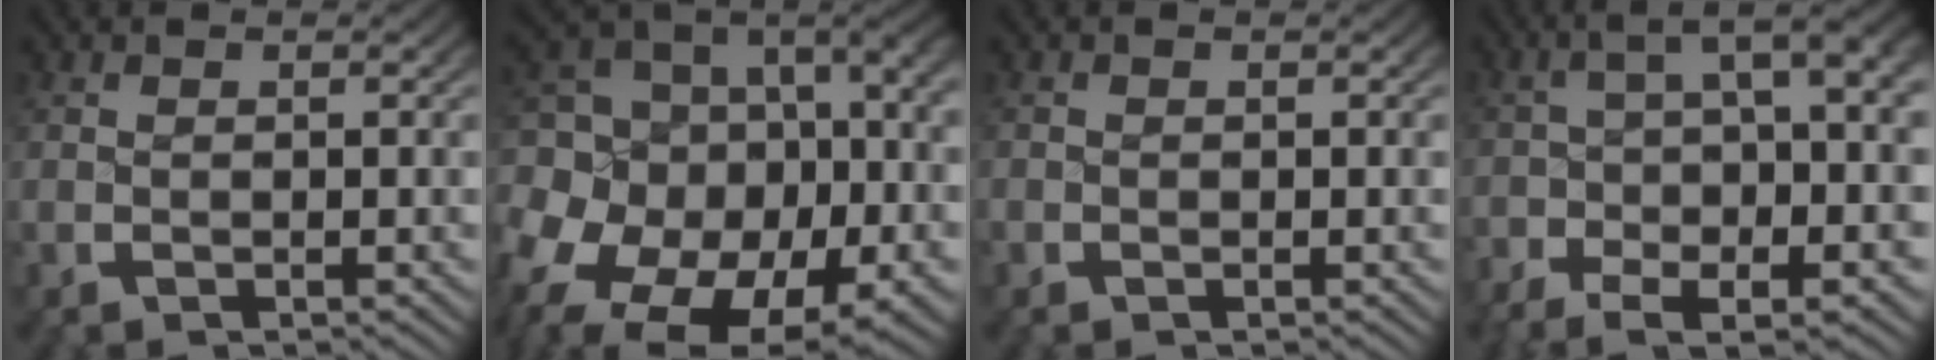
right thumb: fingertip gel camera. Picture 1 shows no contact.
{"total": 21.6, "force": [-3.1, 15.7, 14.6], "torque": [-0.272, -0.060, -0.029]}
{"total": 0.7, "force": [-0.2, 0.6, -0.1], "torque": [0.000, -0.005, -0.004]}
{"total": 9.0, "force": [-1.2, 4.6, 7.6], "torque": [-0.098, 0.003, -0.030]}